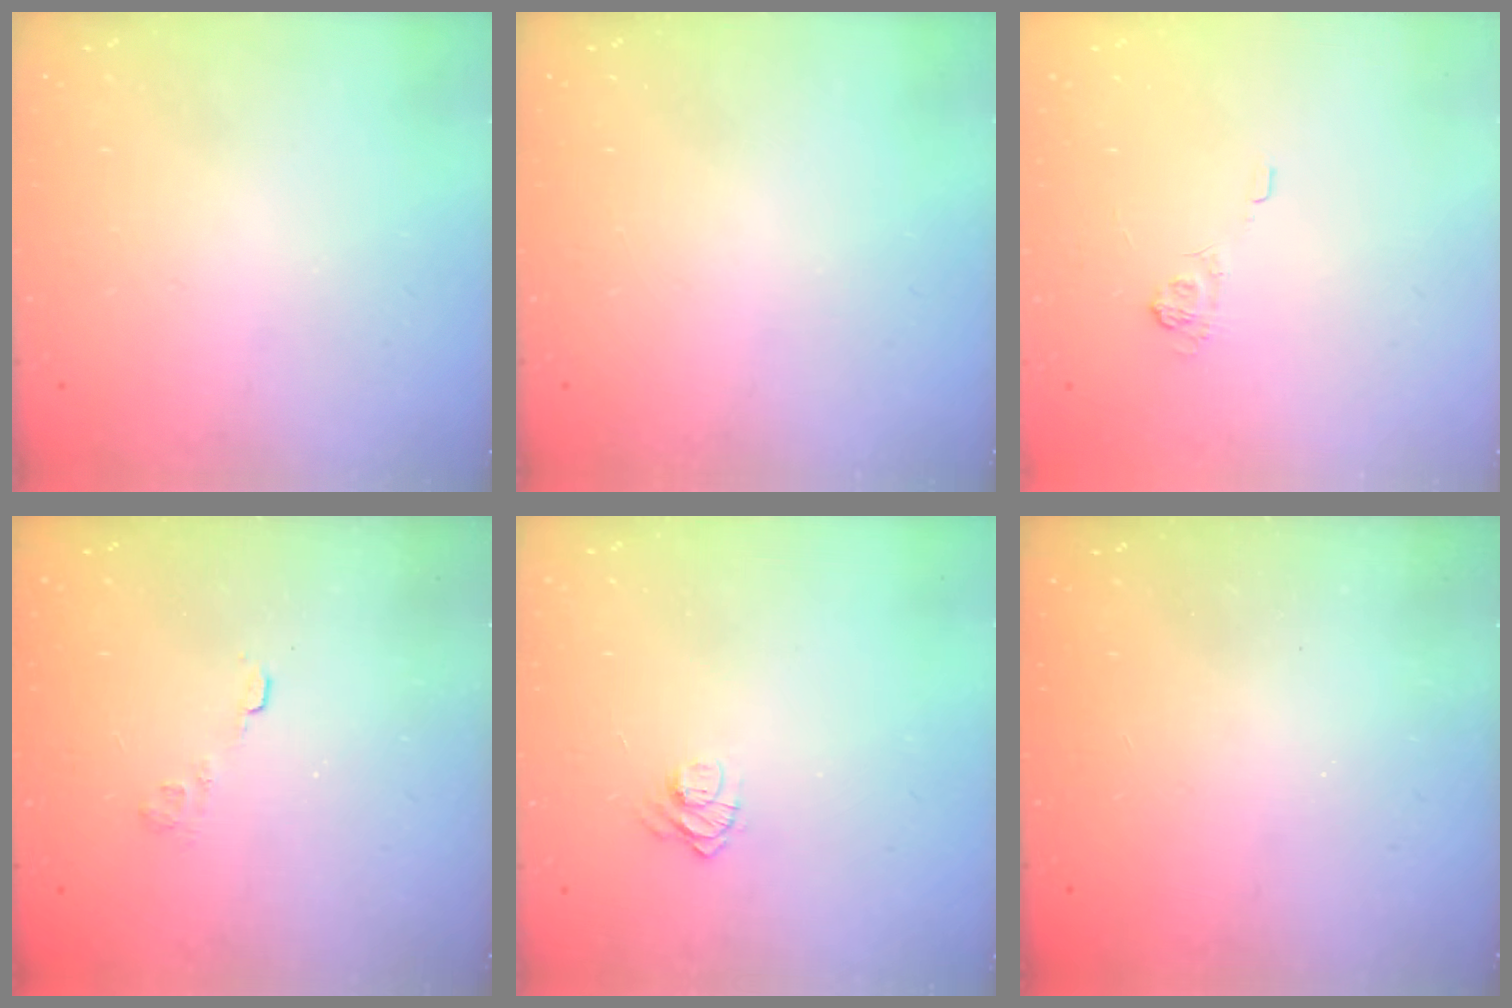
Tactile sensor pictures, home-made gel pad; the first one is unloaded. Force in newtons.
{"total": 0.0}
{"total": 4.5, "press": 4.4, "slide": 1.2}
{"total": 2.6, "press": 2.2, "slide": 1.4}
{"total": 8.1, "press": 8.1, "slide": 0.7}
{"total": 2.5, "press": 2.4, "slide": 0.8}